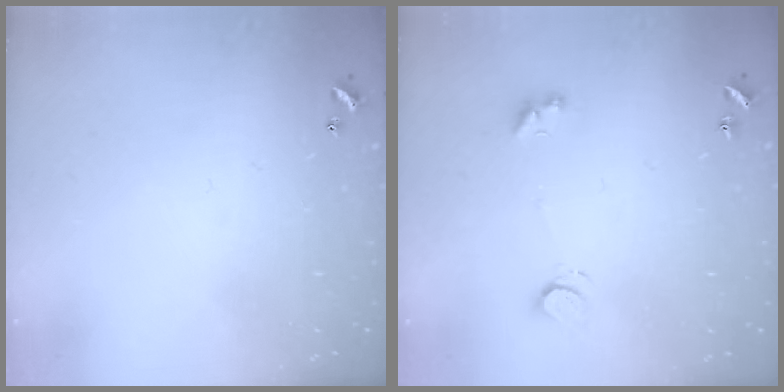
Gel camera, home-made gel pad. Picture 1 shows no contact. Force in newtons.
{"total": 1.4, "press": 1.2, "slide": 0.6}